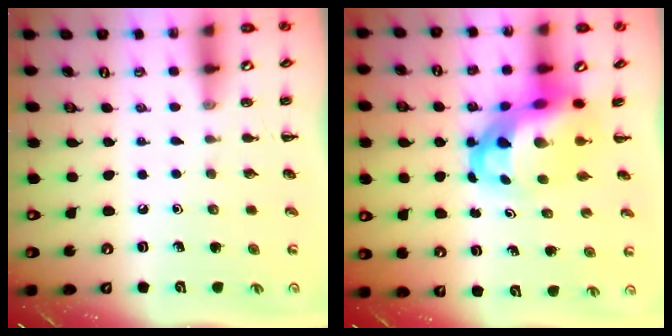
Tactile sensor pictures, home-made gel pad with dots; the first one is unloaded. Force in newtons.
{"total": 8.9, "press": 8.6, "slide": 2.4}